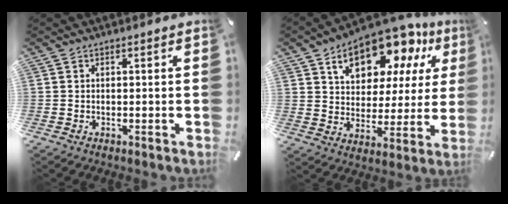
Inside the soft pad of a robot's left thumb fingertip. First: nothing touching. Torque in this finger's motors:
{"motor_torque": [2.50, 2.51, 1.40, -1.37, 0.35]}